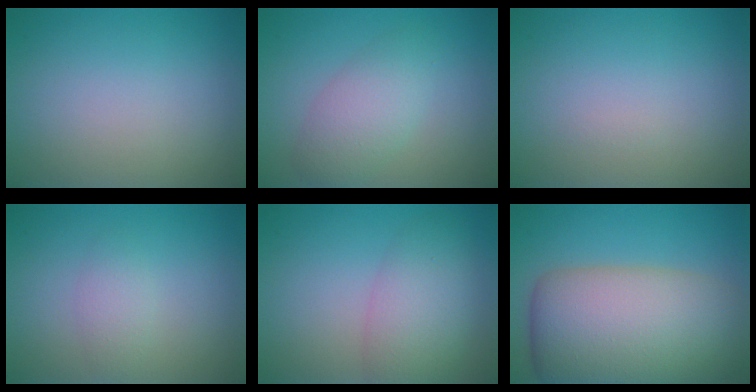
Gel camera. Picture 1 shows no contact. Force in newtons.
{"total": 3.6, "press": 3.6, "slide": 0.1}
{"total": 0.0}
{"total": 1.5, "press": 1.5, "slide": 0.0}
{"total": 4.8, "press": 4.8, "slide": 0.1}
{"total": 12.8, "press": 12.8, "slide": 0.5}